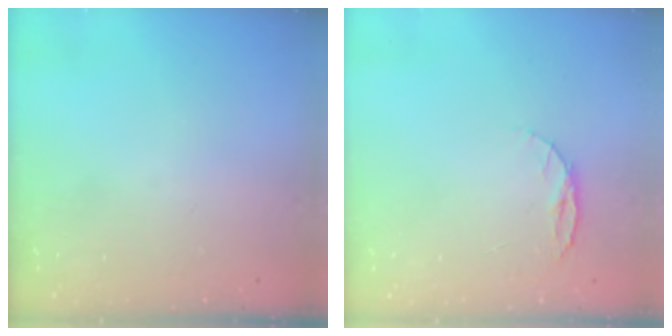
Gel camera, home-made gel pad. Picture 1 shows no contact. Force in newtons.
{"total": 5.4, "press": 5.3, "slide": 0.6}